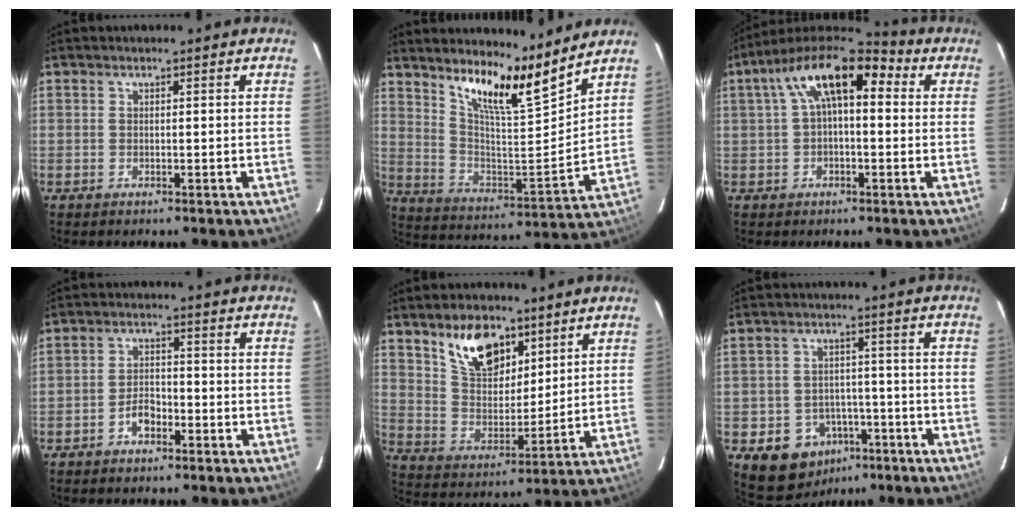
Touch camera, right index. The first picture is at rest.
{"total": 14.2, "force": [11.2, 1.3, 8.6], "torque": [-0.143, -0.021, 0.205]}
{"total": 13.4, "force": [3.6, 6.2, 11.4], "torque": [-0.203, 0.043, 0.049]}
{"total": 3.7, "force": [-2.5, 1.9, 1.9], "torque": [-0.044, 0.010, -0.042]}
{"total": 12.8, "force": [8.0, 7.0, 7.3], "torque": [-0.126, 0.010, 0.154]}
{"total": 10.6, "force": [-5.6, 8.3, 3.4], "torque": [-0.083, 0.021, -0.057]}